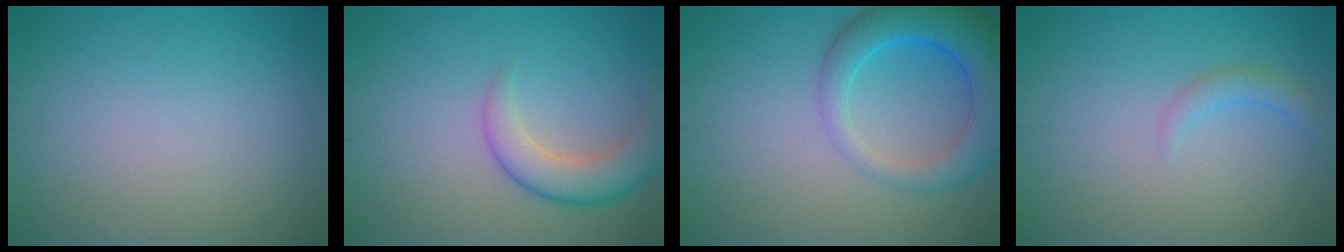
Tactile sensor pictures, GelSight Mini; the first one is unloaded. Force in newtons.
{"total": 4.3, "press": 4.3, "slide": 0.3}
{"total": 6.8, "press": 6.8, "slide": 0.5}
{"total": 1.5, "press": 1.5, "slide": 0.2}